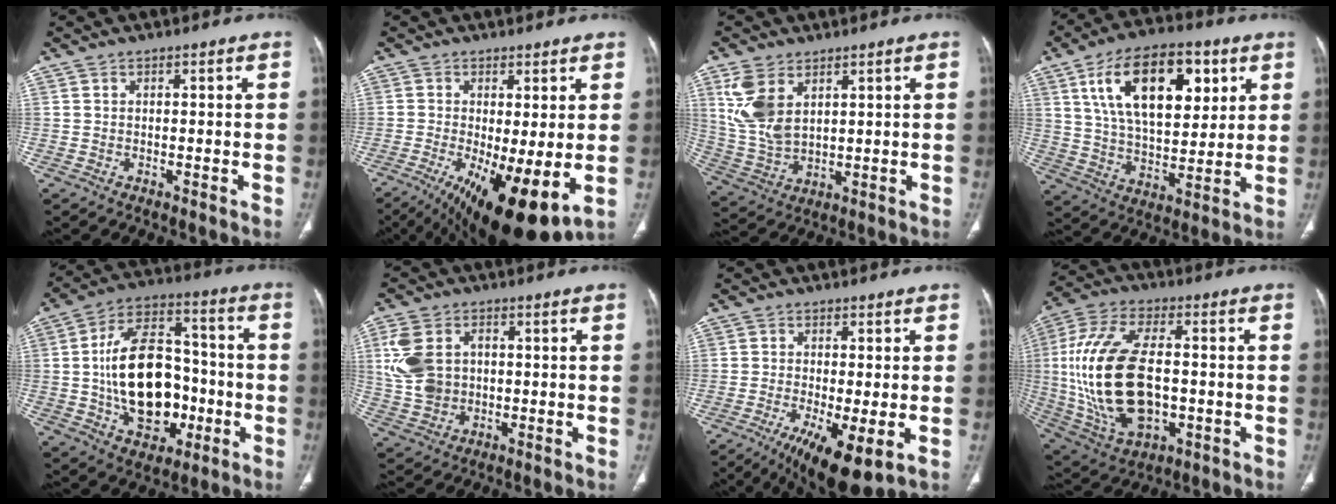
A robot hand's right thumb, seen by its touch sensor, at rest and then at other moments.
{"total": 15.1, "force": [-3.8, 4.9, 13.8], "torque": [-0.217, -0.023, -0.042]}
{"total": 10.1, "force": [4.4, 5.8, 6.9], "torque": [-0.142, -0.010, 0.102]}
{"total": 21.1, "force": [8.1, 11.0, 16.0], "torque": [-0.228, -0.020, 0.139]}
{"total": 21.3, "force": [-2.8, 13.8, 16.0], "torque": [-0.236, 0.034, -0.036]}
{"total": 10.7, "force": [1.4, 8.3, 6.7], "torque": [-0.124, 0.007, 0.032]}
{"total": 11.0, "force": [-4.2, 3.1, 9.7], "torque": [-0.166, -0.016, -0.061]}
{"total": 23.9, "force": [-0.8, 13.1, 20.0], "torque": [-0.412, 0.001, 0.001]}